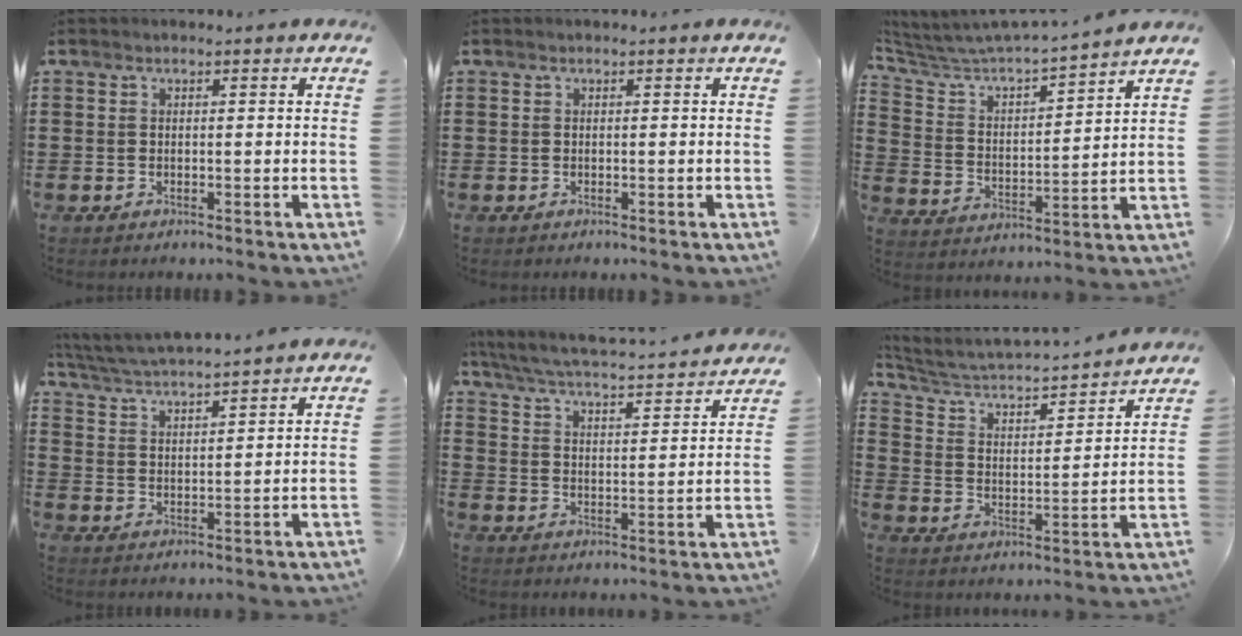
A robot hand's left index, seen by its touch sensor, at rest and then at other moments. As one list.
[{"total": 0.0}, {"total": 4.6, "force": [4.4, 0.6, 1.1], "torque": [-0.049, -0.037, 0.066]}, {"total": 4.4, "force": [4.3, -0.4, 0.9], "torque": [-0.038, -0.029, 0.072]}, {"total": 3.7, "force": [3.4, -0.1, 1.4], "torque": [-0.049, -0.032, 0.048]}, {"total": 3.6, "force": [3.4, 0.5, 1.1], "torque": [-0.045, -0.035, 0.045]}]